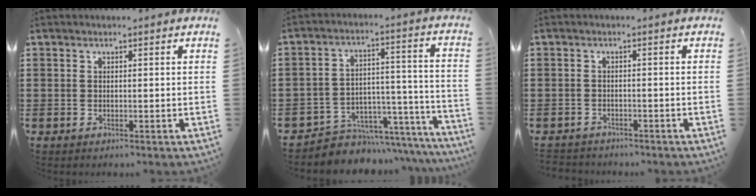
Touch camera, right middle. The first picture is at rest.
{"total": 5.4, "force": [-4.8, 2.6, 0.3], "torque": [-0.010, 0.015, -0.094]}
{"total": 1.6, "force": [-1.5, 0.3, -0.3], "torque": [0.000, 0.002, -0.037]}